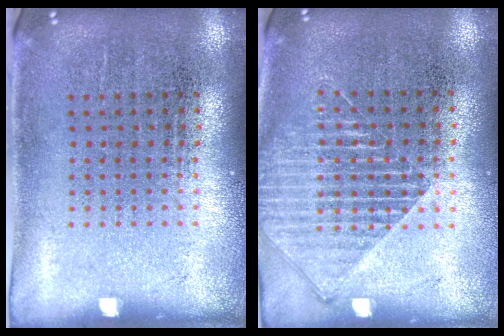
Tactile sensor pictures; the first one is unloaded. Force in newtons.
{"total": 1.5, "press": 1.4, "slide": 0.7}